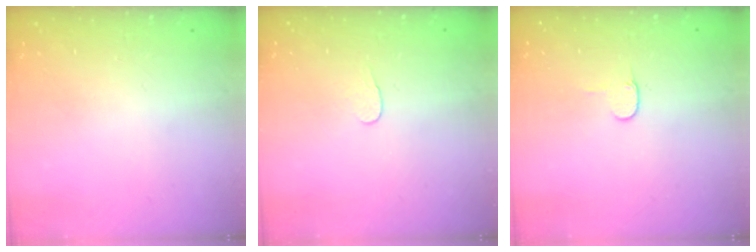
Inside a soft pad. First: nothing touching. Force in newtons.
{"total": 3.8, "press": 3.8, "slide": 0.3}
{"total": 3.8, "press": 3.8, "slide": 0.4}